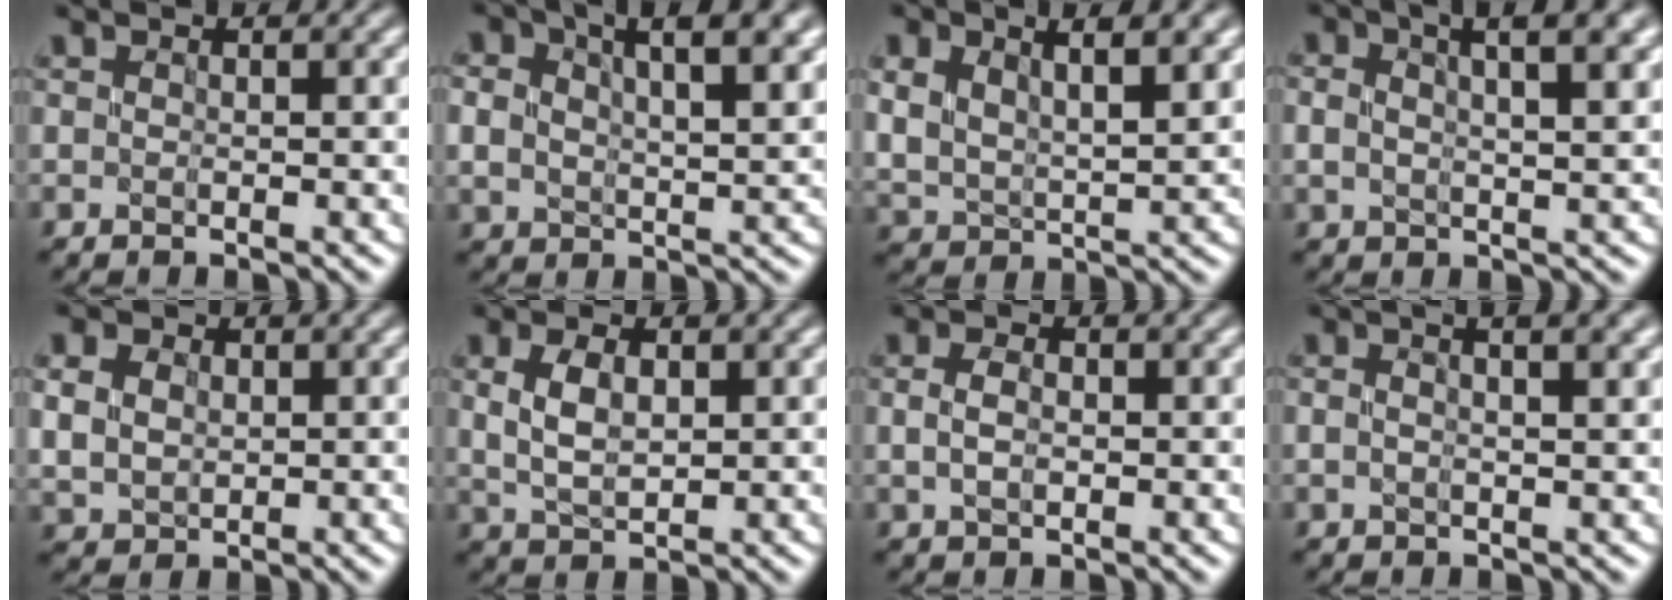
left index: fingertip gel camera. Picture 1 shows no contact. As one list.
[{"total": 8.7, "force": [3.9, 4.6, 6.3], "torque": [-0.092, 0.014, 0.054]}, {"total": 6.4, "force": [3.1, 3.0, 4.7], "torque": [-0.089, -0.001, 0.054]}, {"total": 7.0, "force": [3.4, 2.7, 5.4], "torque": [-0.070, 0.022, 0.034]}, {"total": 5.3, "force": [1.8, 4.1, 2.9], "torque": [-0.076, 0.018, 0.021]}, {"total": 3.5, "force": [0.8, 2.1, 2.8], "torque": [-0.068, 0.002, 0.021]}, {"total": 2.1, "force": [0.1, 1.4, 1.6], "torque": [-0.046, 0.002, 0.006]}, {"total": 5.7, "force": [2.5, 2.4, 4.5], "torque": [-0.049, 0.023, 0.004]}]